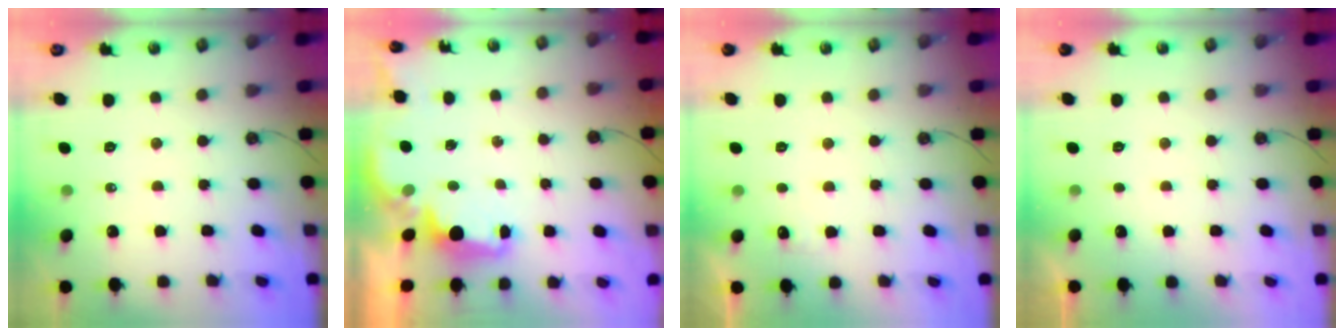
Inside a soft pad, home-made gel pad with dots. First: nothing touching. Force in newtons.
{"total": 1.8, "press": 1.6, "slide": 0.8}
{"total": 3.8, "press": 3.6, "slide": 1.1}
{"total": 0.8, "press": 0.5, "slide": 0.6}